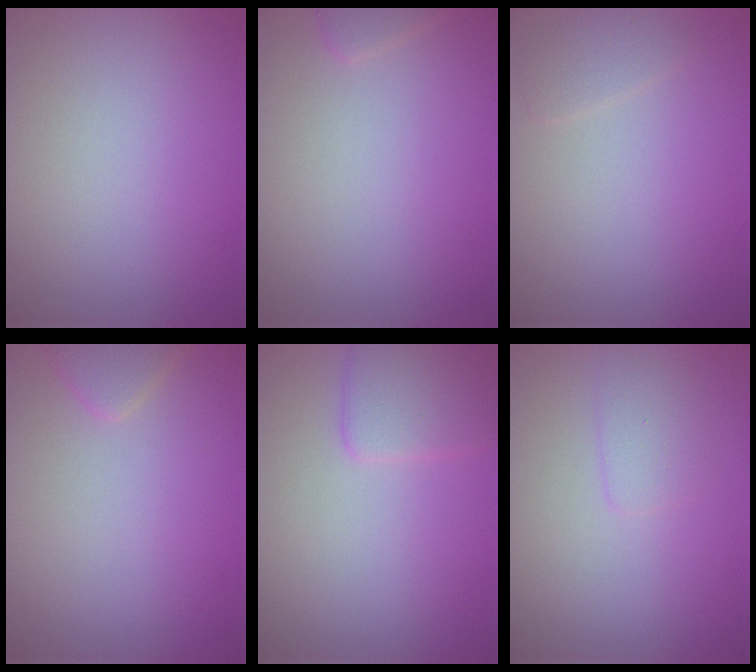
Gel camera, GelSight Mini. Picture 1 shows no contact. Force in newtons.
{"total": 0.9, "press": 0.9, "slide": 0.0}
{"total": 1.1, "press": 1.1, "slide": 0.0}
{"total": 1.5, "press": 1.5, "slide": 0.2}
{"total": 2.6, "press": 2.6, "slide": 0.1}
{"total": 1.3, "press": 1.3, "slide": 0.1}